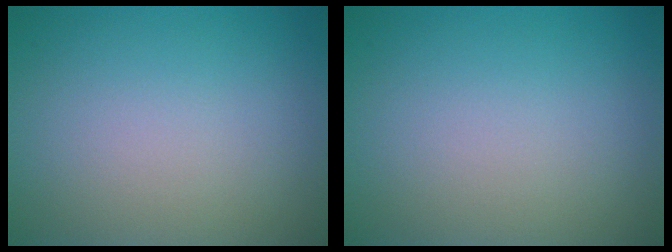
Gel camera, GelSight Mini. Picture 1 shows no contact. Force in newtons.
{"total": 0.0}